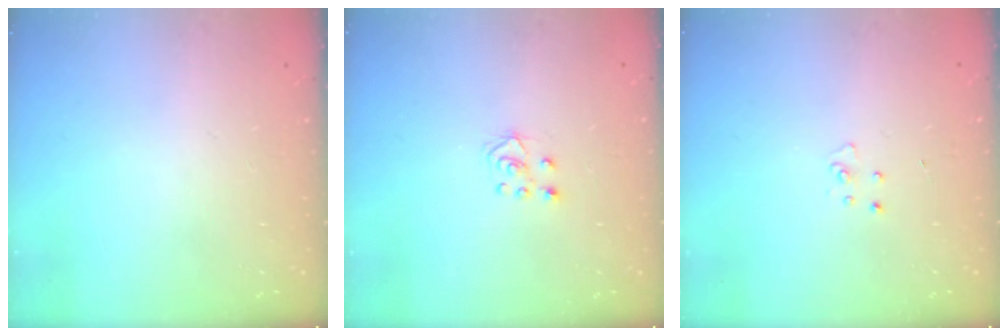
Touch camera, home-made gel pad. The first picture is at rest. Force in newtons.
{"total": 4.2, "press": 4.2, "slide": 0.3}
{"total": 3.6, "press": 3.6, "slide": 0.3}